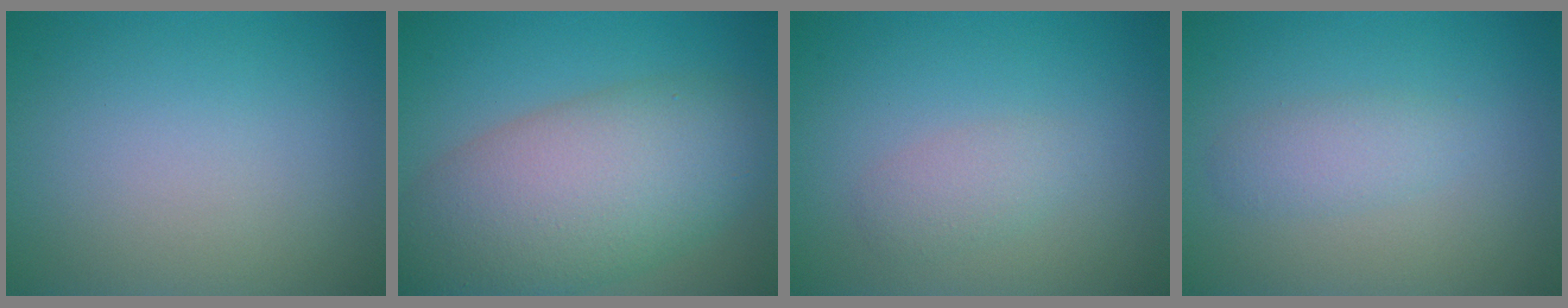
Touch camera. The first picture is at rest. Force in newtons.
{"total": 10.3, "press": 10.3, "slide": 0.3}
{"total": 1.8, "press": 1.8, "slide": 0.0}
{"total": 1.8, "press": 1.8, "slide": 0.0}